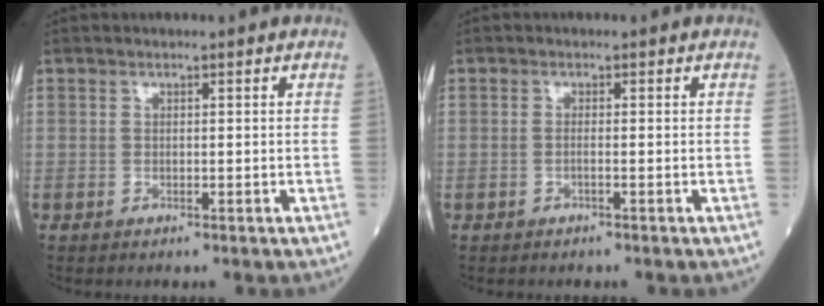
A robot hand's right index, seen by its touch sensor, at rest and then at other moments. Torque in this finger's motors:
{"motor_torque": [-0.27, 0.02, -0.04, -0.01]}